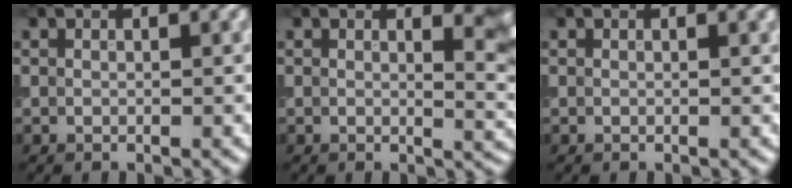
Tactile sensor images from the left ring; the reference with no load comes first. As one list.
[{"total": 3.8, "force": [1.5, 1.2, 3.3], "torque": [-0.027, -0.001, 0.019]}, {"total": 0.0}]